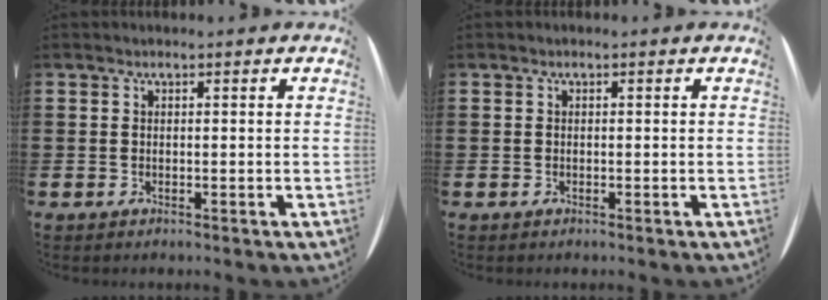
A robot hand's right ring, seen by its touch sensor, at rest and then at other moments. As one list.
[{"total": 0.0}]